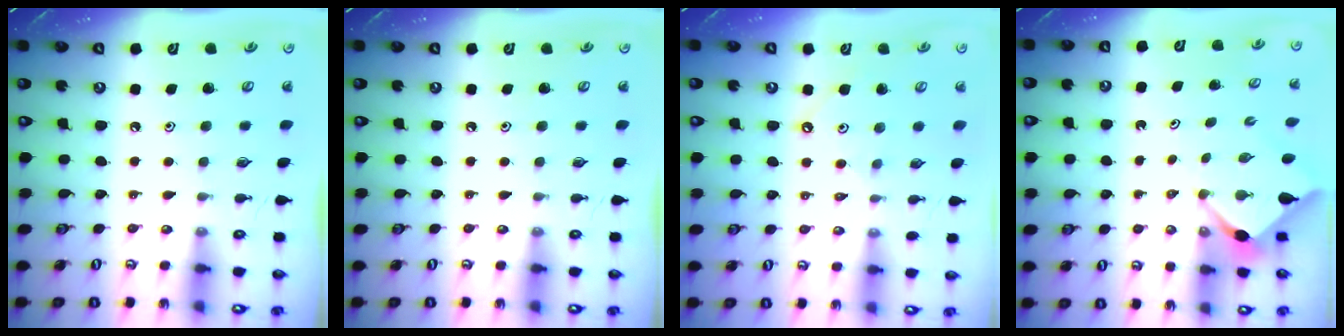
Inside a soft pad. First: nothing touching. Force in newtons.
{"total": 0.0}
{"total": 1.9, "press": 1.9, "slide": 0.2}
{"total": 2.6, "press": 2.6, "slide": 0.3}